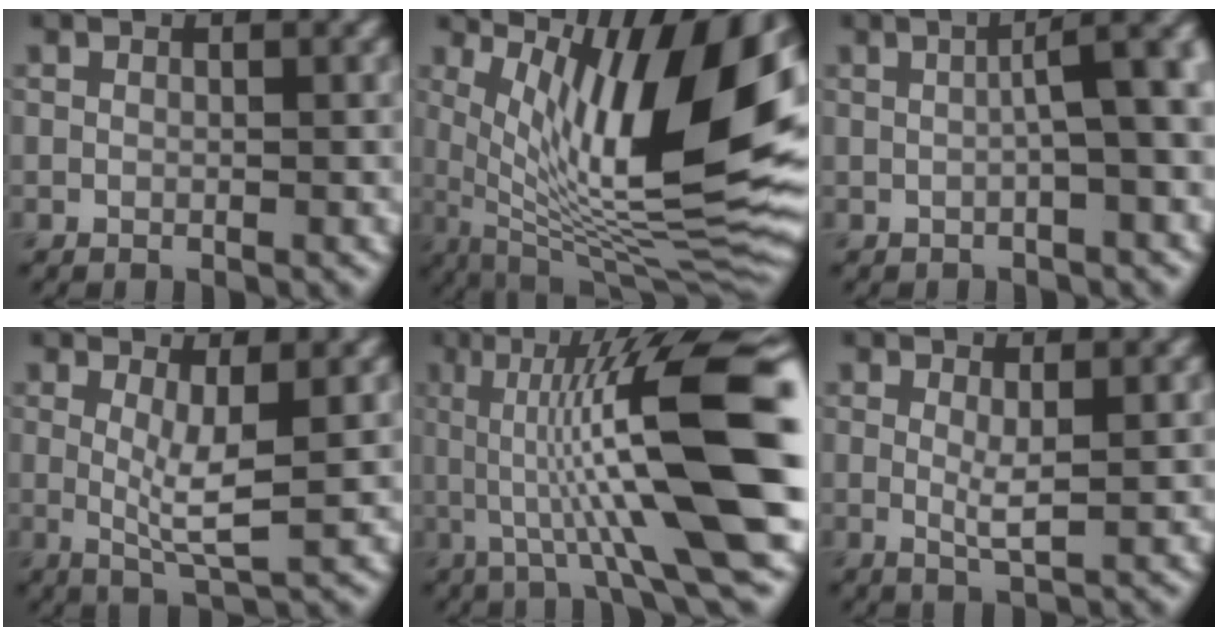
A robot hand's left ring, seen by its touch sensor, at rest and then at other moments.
{"total": 14.6, "force": [3.8, 4.3, 13.4], "torque": [-0.202, -0.008, 0.069]}
{"total": 4.7, "force": [0.2, 1.1, 4.6], "torque": [-0.059, 0.012, 0.007]}
{"total": 3.6, "force": [0.2, 0.6, 3.5], "torque": [-0.067, -0.016, 0.009]}
{"total": 13.4, "force": [0.2, 2.3, 13.2], "torque": [-0.207, 0.017, 0.007]}
{"total": 1.7, "force": [0.1, 0.2, 1.7], "torque": [-0.037, -0.011, 0.006]}